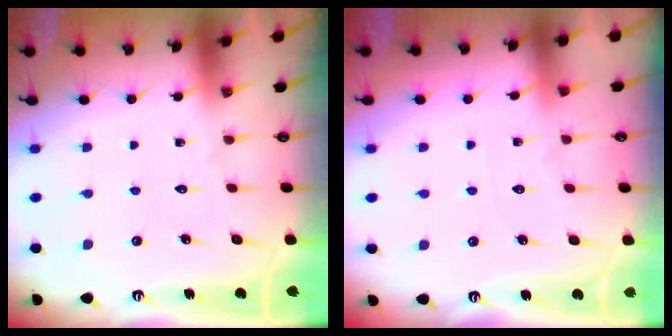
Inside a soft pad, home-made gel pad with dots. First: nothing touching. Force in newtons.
{"total": 1.6, "press": 1.6, "slide": 0.3}